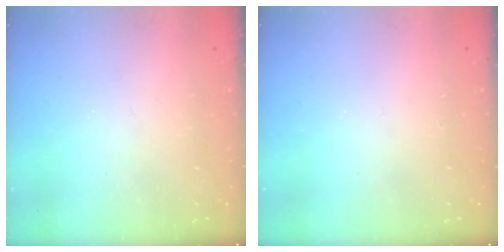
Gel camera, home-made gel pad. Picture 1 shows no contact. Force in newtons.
{"total": 1.7, "press": 1.7, "slide": 0.2}